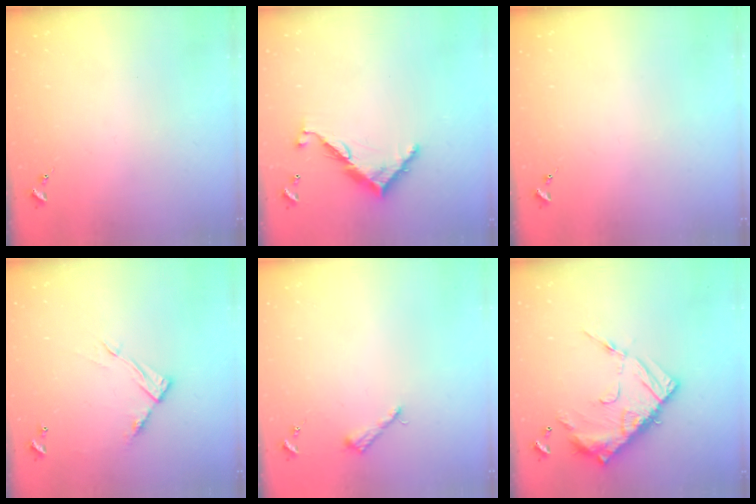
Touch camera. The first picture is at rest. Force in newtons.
{"total": 9.7, "press": 9.7, "slide": 0.4}
{"total": 0.0}
{"total": 10.0, "press": 10.0, "slide": 0.5}
{"total": 4.2, "press": 4.1, "slide": 0.6}
{"total": 16.6, "press": 16.6, "slide": 1.5}